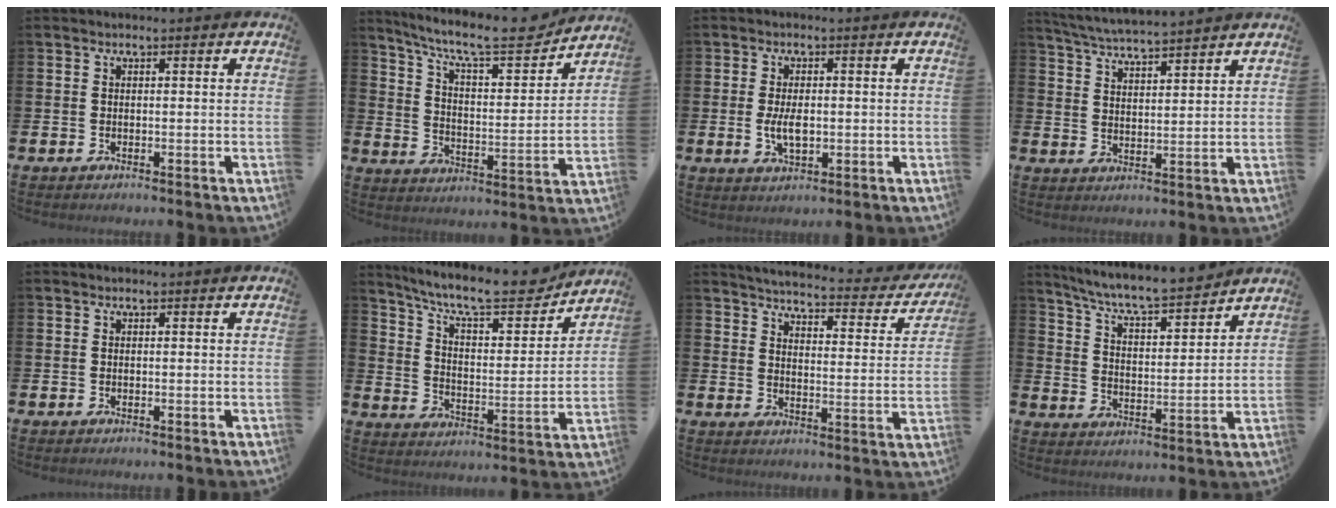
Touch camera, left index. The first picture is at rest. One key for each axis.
{"total": 10.2, "fx": 9.1, "fy": 1.9, "fz": 4.2, "tx": -0.108, "ty": -0.061, "tz": 0.151}
{"total": 3.8, "fx": -0.2, "fy": 2.0, "fz": 3.3, "tx": -0.054, "ty": 0.002, "tz": -0.005}
{"total": 5.0, "fx": 5.0, "fy": -0.3, "fz": 0.7, "tx": -0.034, "ty": -0.032, "tz": 0.088}
{"total": 0.0}
{"total": 11.2, "fx": 10.0, "fy": 2.4, "fz": 4.3, "tx": -0.105, "ty": -0.072, "tz": 0.171}
{"total": 3.6, "fx": 3.4, "fy": 0.7, "fz": 0.8, "tx": -0.032, "ty": -0.037, "tz": 0.049}
{"total": 7.5, "fx": 7.2, "fy": 0.5, "fz": 2.3, "tx": -0.079, "ty": -0.052, "tz": 0.124}